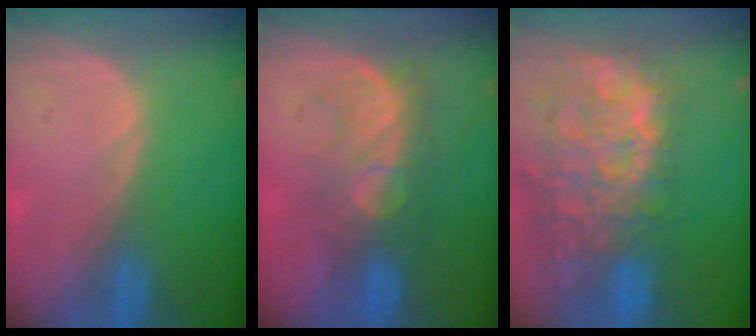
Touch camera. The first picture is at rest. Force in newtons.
{"total": 7.8, "press": 7.7, "slide": 1.5}
{"total": 14.6, "press": 11.8, "slide": 8.5}